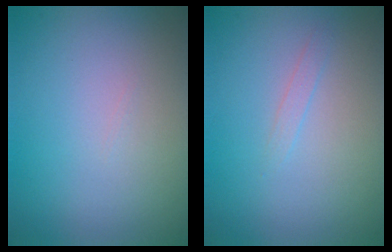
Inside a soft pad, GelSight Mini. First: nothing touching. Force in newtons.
{"total": 0.7, "press": 0.7, "slide": 0.0}